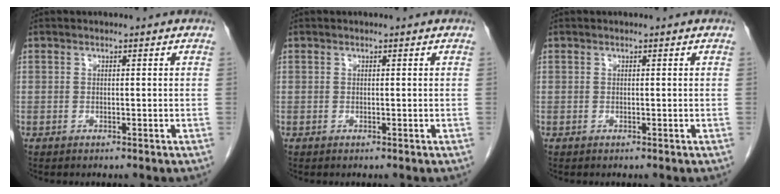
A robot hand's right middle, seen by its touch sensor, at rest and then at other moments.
{"total": 0.0}
{"total": 0.0}